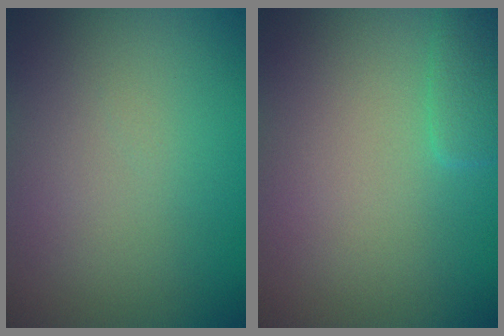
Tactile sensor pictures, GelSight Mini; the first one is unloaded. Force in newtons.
{"total": 1.5, "press": 1.5, "slide": 0.1}